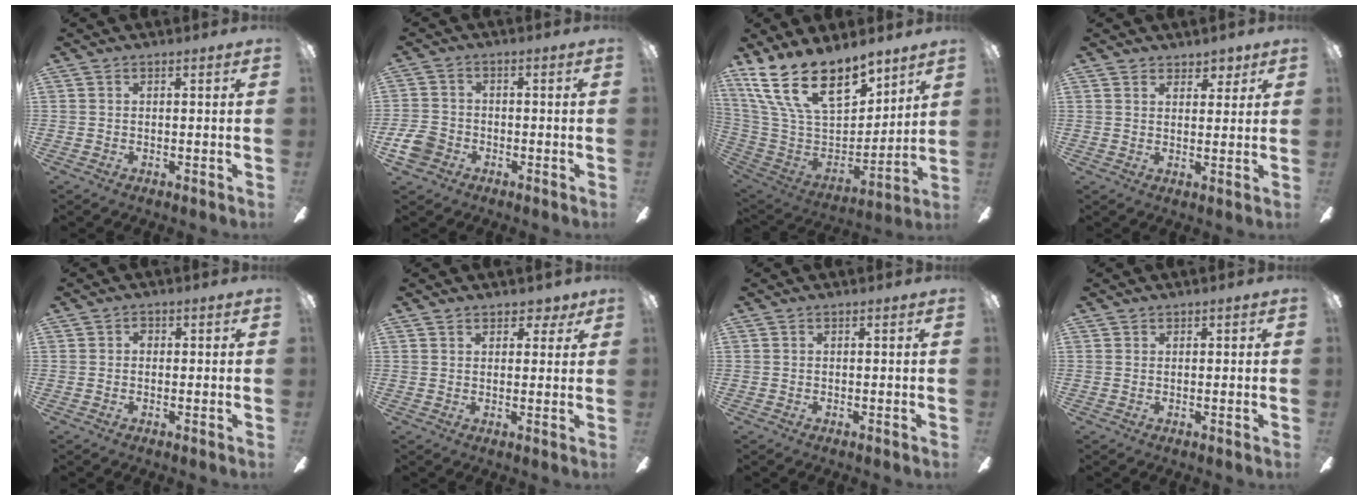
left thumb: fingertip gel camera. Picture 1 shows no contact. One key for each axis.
{"total": 6.2, "fx": -2.8, "fy": 4.9, "fz": 2.7, "tx": -0.067, "ty": 0.019, "tz": -0.052}
{"total": 22.0, "fx": 14.0, "fy": 11.0, "fz": 12.9, "tx": -0.244, "ty": -0.092, "tz": 0.257}
{"total": 3.8, "fx": 3.0, "fy": 2.1, "fz": 0.8, "tx": 0.000, "ty": -0.013, "tz": 0.051}
{"total": 1.3, "fx": -0.1, "fy": 1.2, "fz": 0.6, "tx": -0.003, "ty": 0.004, "tz": -0.005}
{"total": 3.6, "fx": 2.5, "fy": 2.2, "fz": 1.3, "tx": -0.009, "ty": -0.004, "tz": 0.042}
{"total": 0.0}
{"total": 0.8, "fx": 0.7, "fy": 0.4, "fz": 0.0, "tx": 0.008, "ty": -0.003, "tz": 0.011}